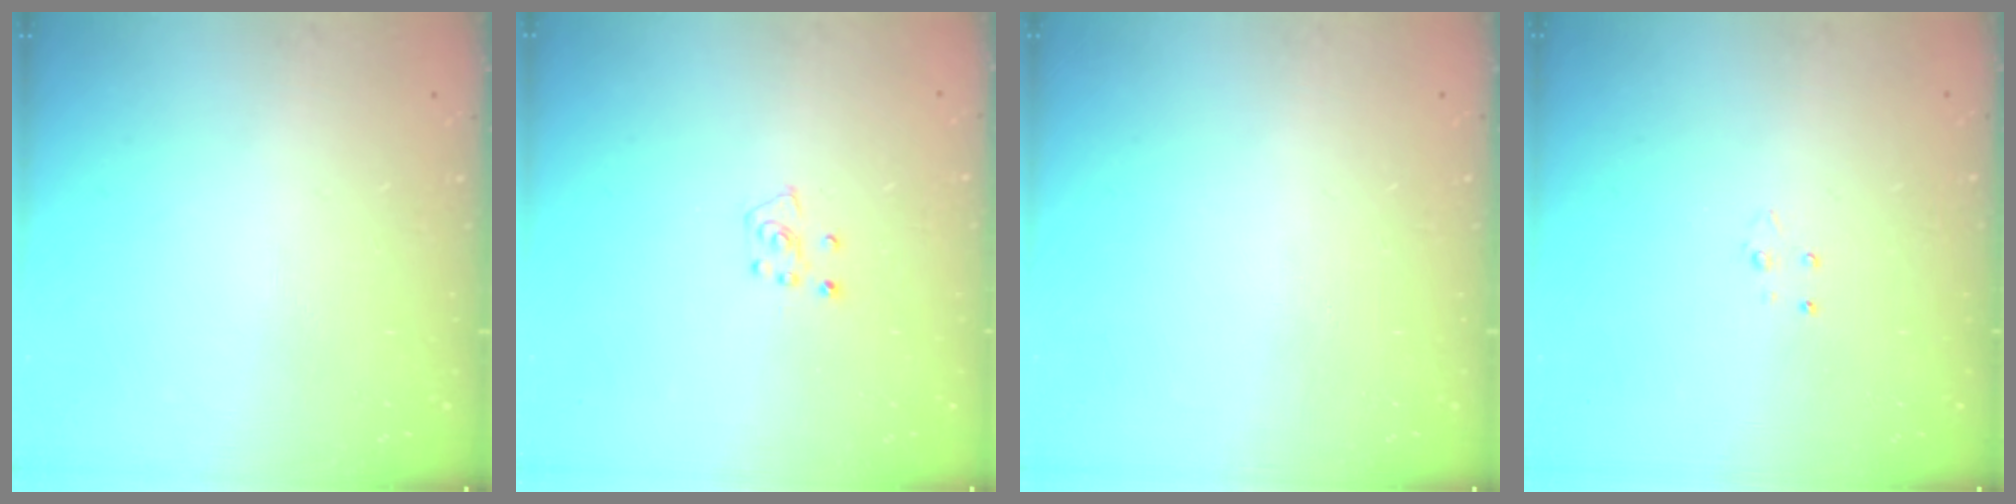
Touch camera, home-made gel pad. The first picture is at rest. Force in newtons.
{"total": 5.0, "press": 5.0, "slide": 0.4}
{"total": 0.0}
{"total": 3.2, "press": 3.2, "slide": 0.4}